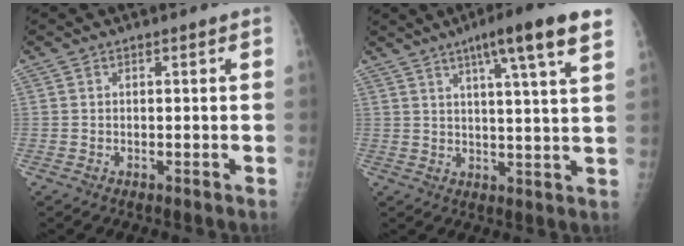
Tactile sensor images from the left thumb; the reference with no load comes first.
{"total": 12.8, "force": [7.4, 0.6, 10.4], "torque": [-0.155, -0.020, 0.100]}